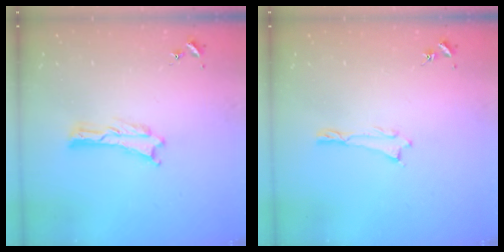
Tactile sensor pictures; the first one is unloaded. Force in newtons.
{"total": 0.0}